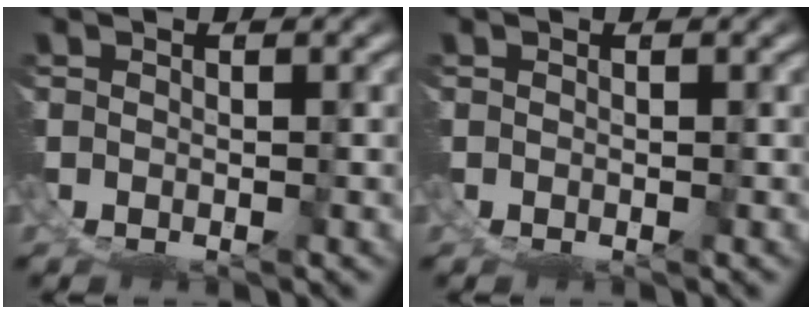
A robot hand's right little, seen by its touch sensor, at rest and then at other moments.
{"total": 0.0}